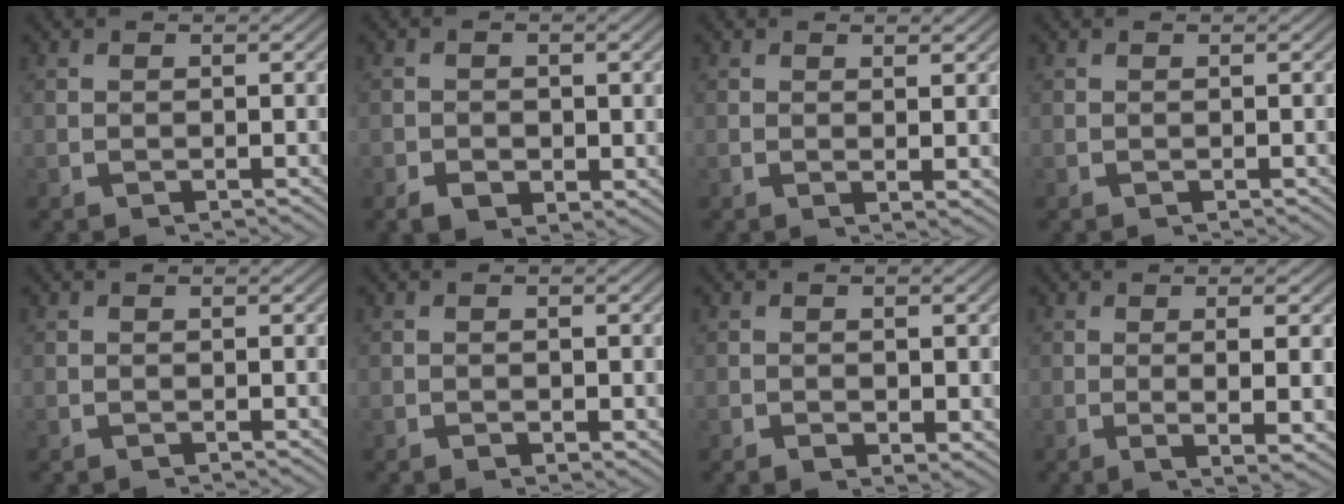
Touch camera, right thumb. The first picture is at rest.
{"total": 2.4, "force": [-0.6, 1.9, 1.4], "torque": [-0.017, -0.010, -0.010]}
{"total": 1.2, "force": [0.7, 0.1, 1.0], "torque": [-0.016, -0.006, 0.014]}
{"total": 0.0}
{"total": 0.0}
{"total": 1.0, "force": [0.0, 0.8, 0.6], "torque": [-0.006, -0.004, -0.001]}
{"total": 1.6, "force": [0.0, 1.2, 1.1], "torque": [-0.014, -0.009, 0.003]}
{"total": 5.6, "force": [-0.7, 1.3, 5.4], "torque": [-0.084, -0.008, -0.005]}